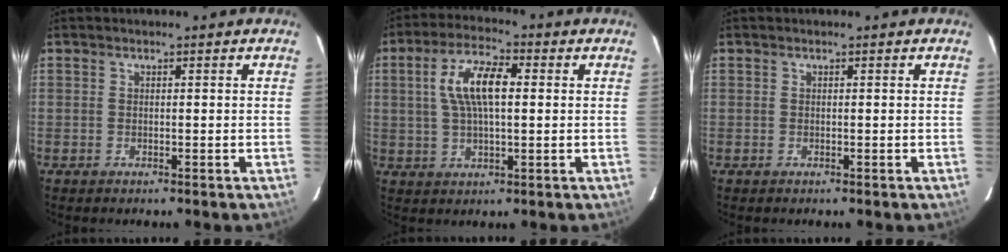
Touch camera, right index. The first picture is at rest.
{"total": 9.7, "force": [1.7, 3.7, 8.8], "torque": [-0.169, 0.018, 0.031]}
{"total": 0.0}